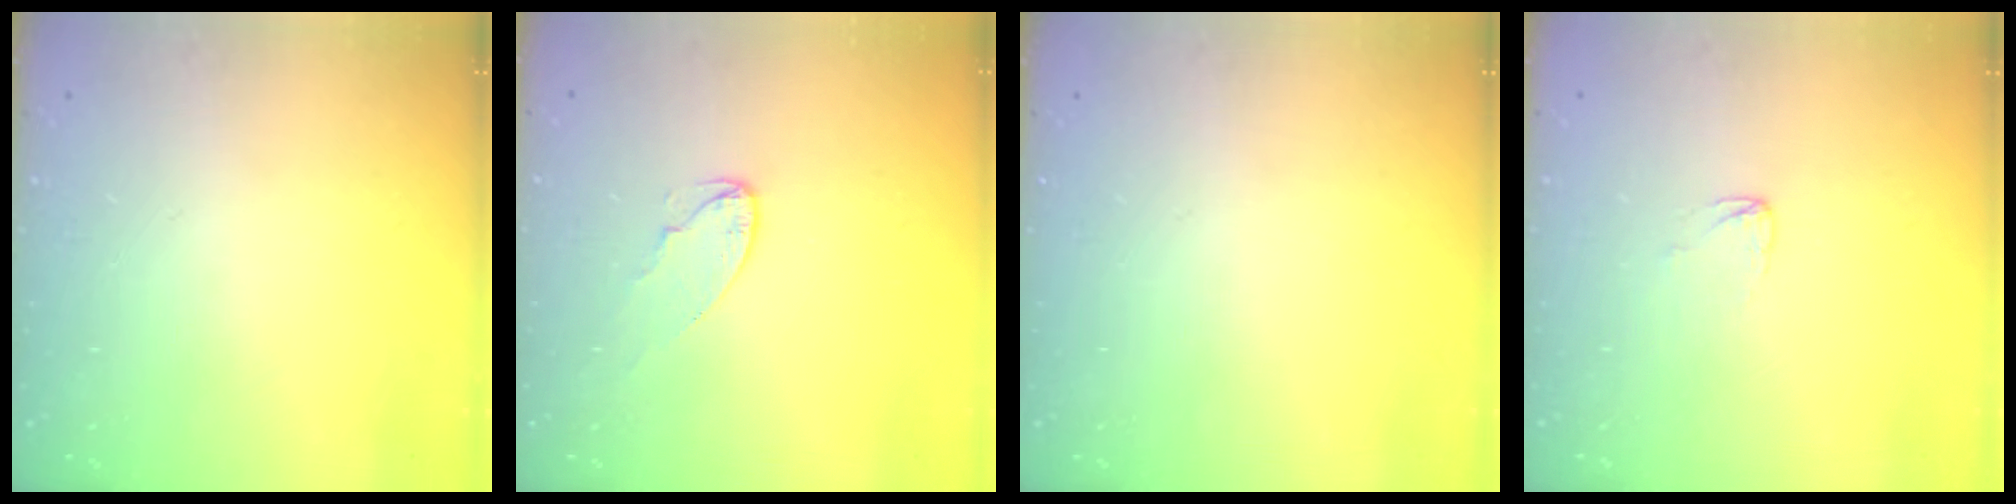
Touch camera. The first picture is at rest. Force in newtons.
{"total": 6.1, "press": 6.1, "slide": 0.3}
{"total": 0.0}
{"total": 2.0, "press": 2.0, "slide": 0.1}